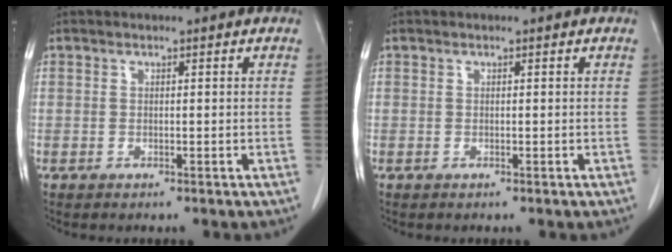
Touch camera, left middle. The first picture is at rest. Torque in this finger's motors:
{"motor_torque": [-0.01, 0.01, 0.00, 0.00]}